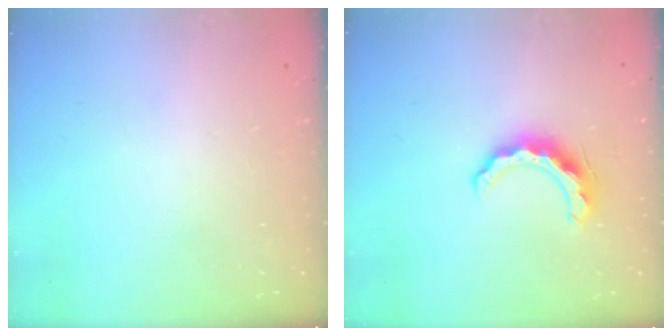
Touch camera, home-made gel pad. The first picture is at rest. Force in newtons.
{"total": 10.1, "press": 10.1, "slide": 0.6}